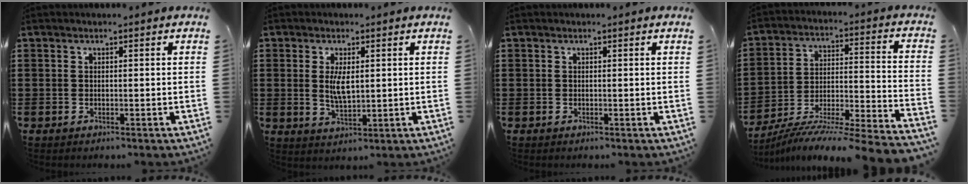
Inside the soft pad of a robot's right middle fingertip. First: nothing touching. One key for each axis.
{"total": 4.0, "fx": 0.9, "fy": 1.6, "fz": 3.6, "tx": -0.067, "ty": -0.002, "tz": 0.014}
{"total": 0.0}
{"total": 7.6, "fx": -7.2, "fy": -1.1, "fz": 2.4, "tx": -0.030, "ty": -0.014, "tz": -0.147}